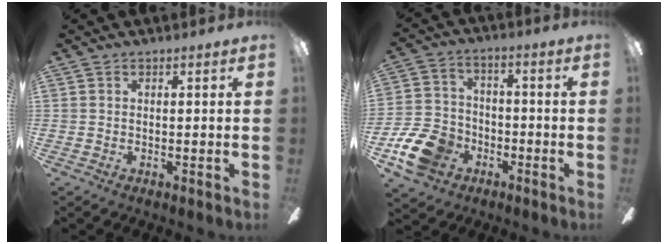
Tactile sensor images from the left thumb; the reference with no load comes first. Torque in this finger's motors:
{"motor_torque": [-0.96, 0.99, 0.00, 0.02, 0.02]}